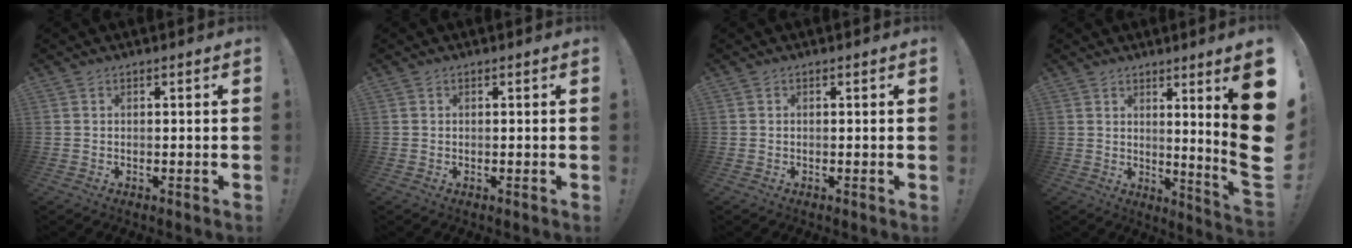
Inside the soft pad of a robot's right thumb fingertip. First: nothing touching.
{"total": 0.0}
{"total": 0.0}
{"total": 11.5, "force": [2.7, -2.1, 11.0], "torque": [-0.155, -0.050, 0.025]}